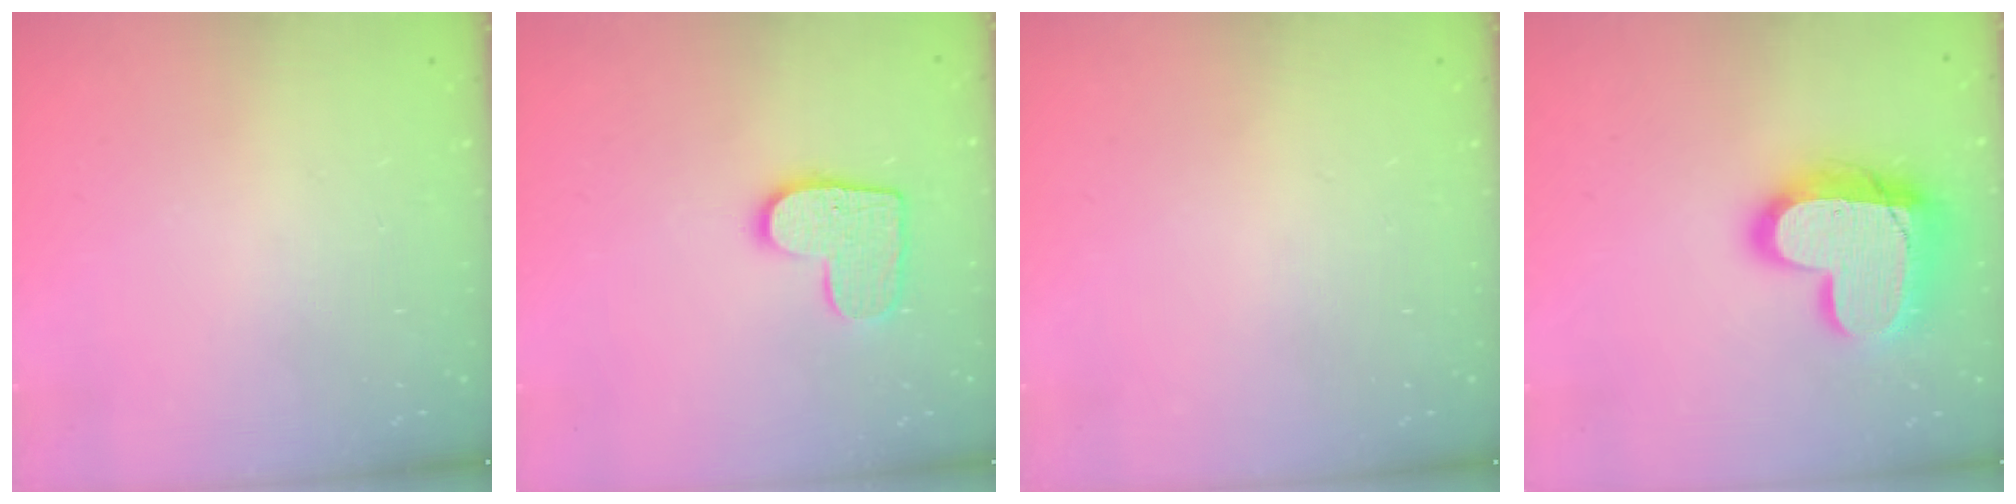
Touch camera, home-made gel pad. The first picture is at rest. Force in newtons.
{"total": 10.9, "press": 10.9, "slide": 0.6}
{"total": 0.0}
{"total": 19.3, "press": 19.2, "slide": 1.6}